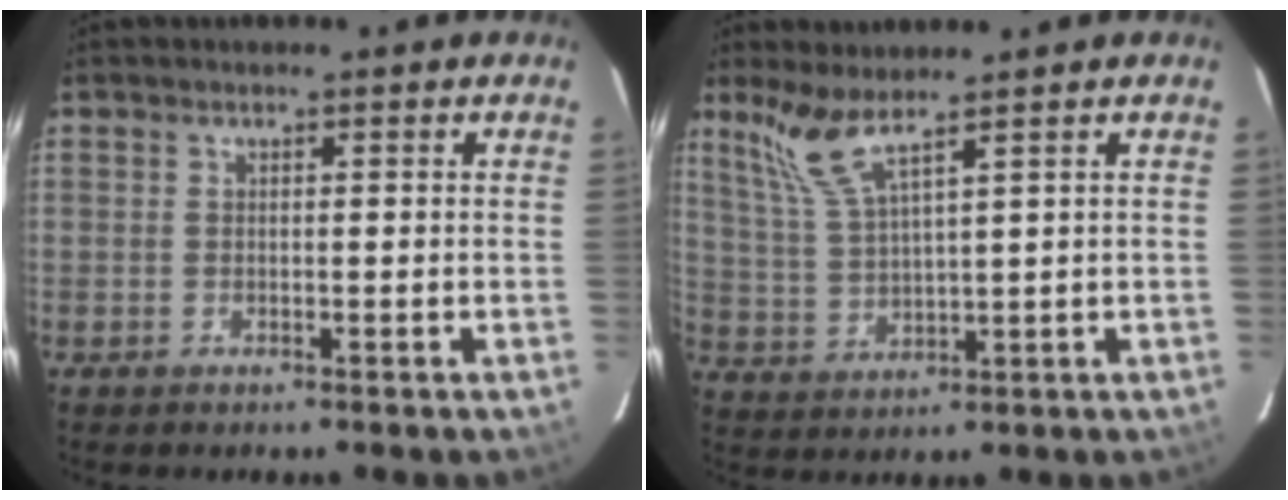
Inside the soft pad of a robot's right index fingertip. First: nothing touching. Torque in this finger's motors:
{"motor_torque": [0.43, 0.66, 0.13, 0.10]}